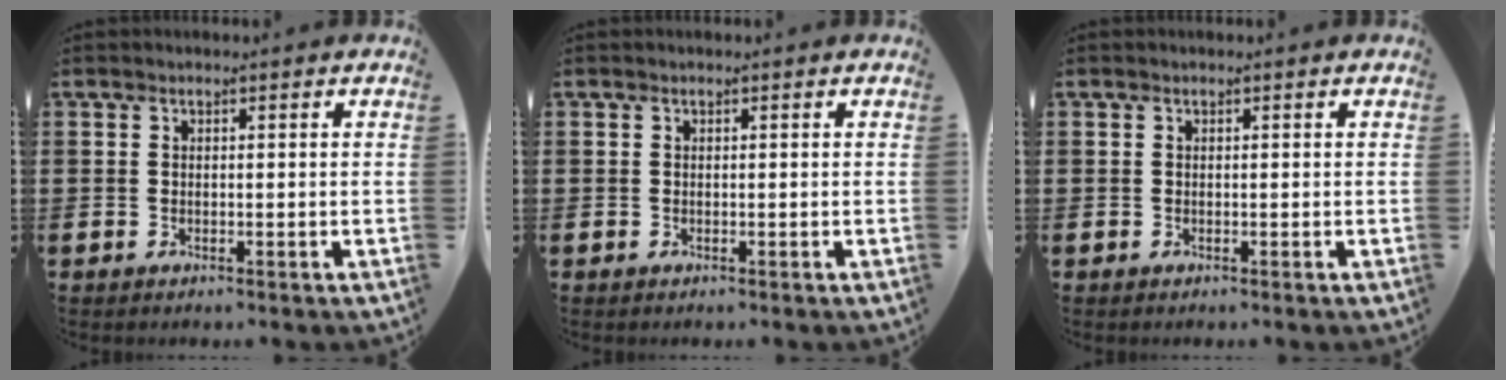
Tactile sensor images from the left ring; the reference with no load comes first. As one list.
[{"total": 0.0}, {"total": 0.0}]